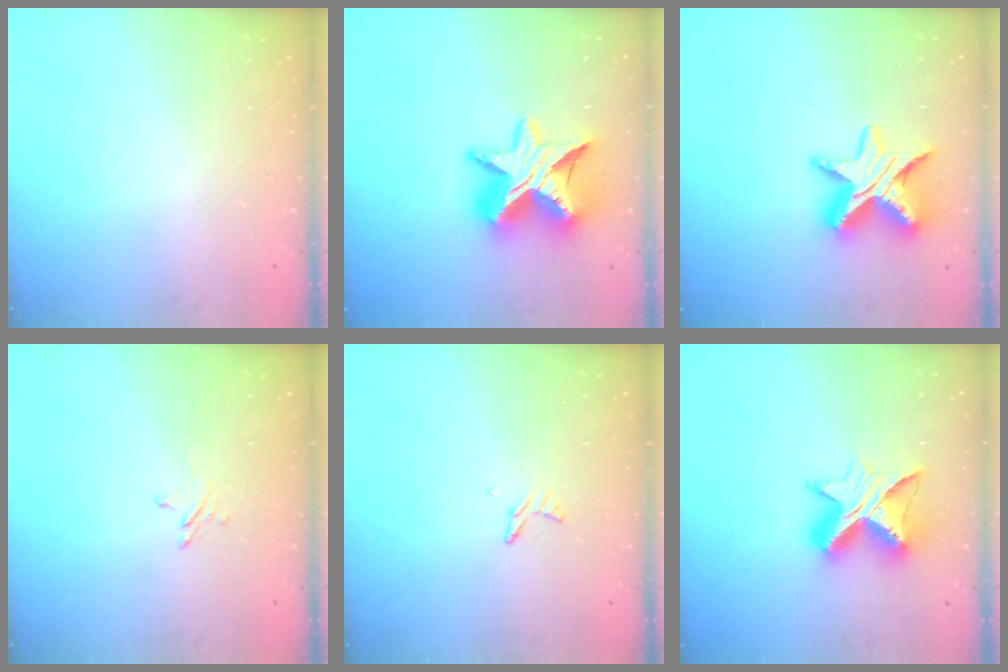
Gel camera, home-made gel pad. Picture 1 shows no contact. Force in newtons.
{"total": 16.8, "press": 16.8, "slide": 1.1}
{"total": 15.5, "press": 15.5, "slide": 1.1}
{"total": 2.7, "press": 2.7, "slide": 0.2}
{"total": 4.6, "press": 4.5, "slide": 0.5}
{"total": 10.8, "press": 10.7, "slide": 1.0}